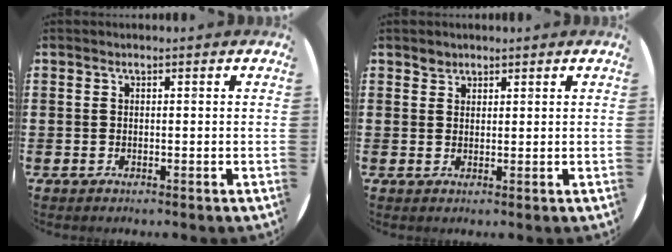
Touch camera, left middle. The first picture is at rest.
{"total": 1.4, "force": [1.2, 0.6, -0.1], "torque": [0.008, -0.003, 0.024]}